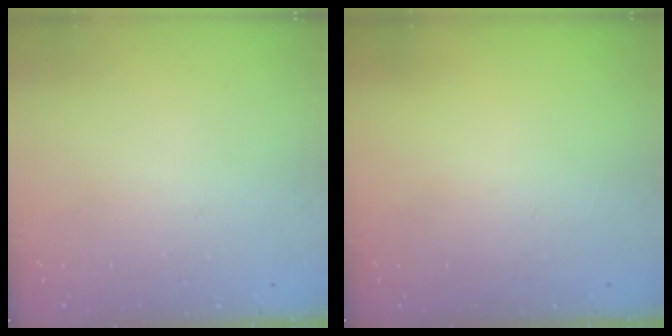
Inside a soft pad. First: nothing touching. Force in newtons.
{"total": 0.0}